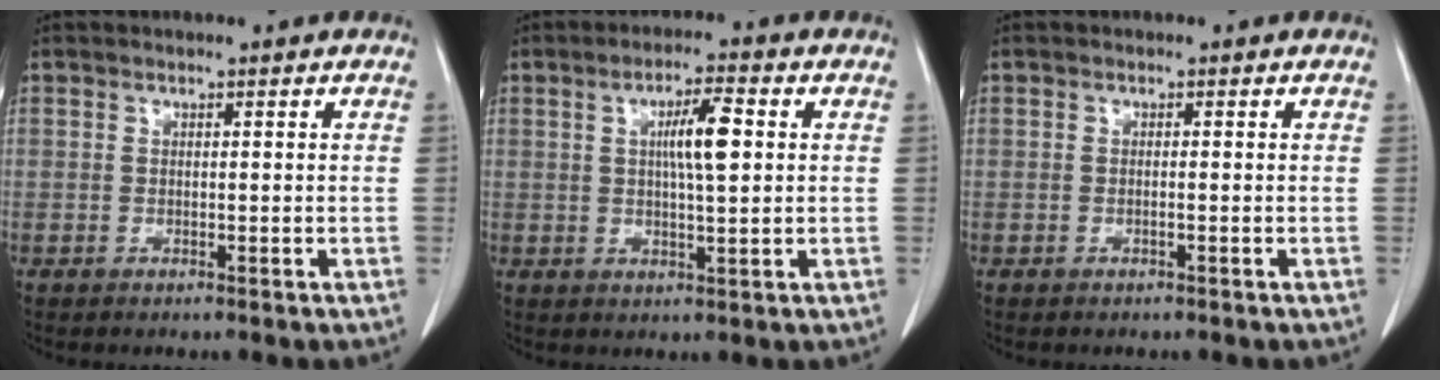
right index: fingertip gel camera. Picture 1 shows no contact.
{"total": 6.4, "force": [1.2, 0.9, 6.3], "torque": [-0.108, 0.005, 0.022]}
{"total": 0.0}